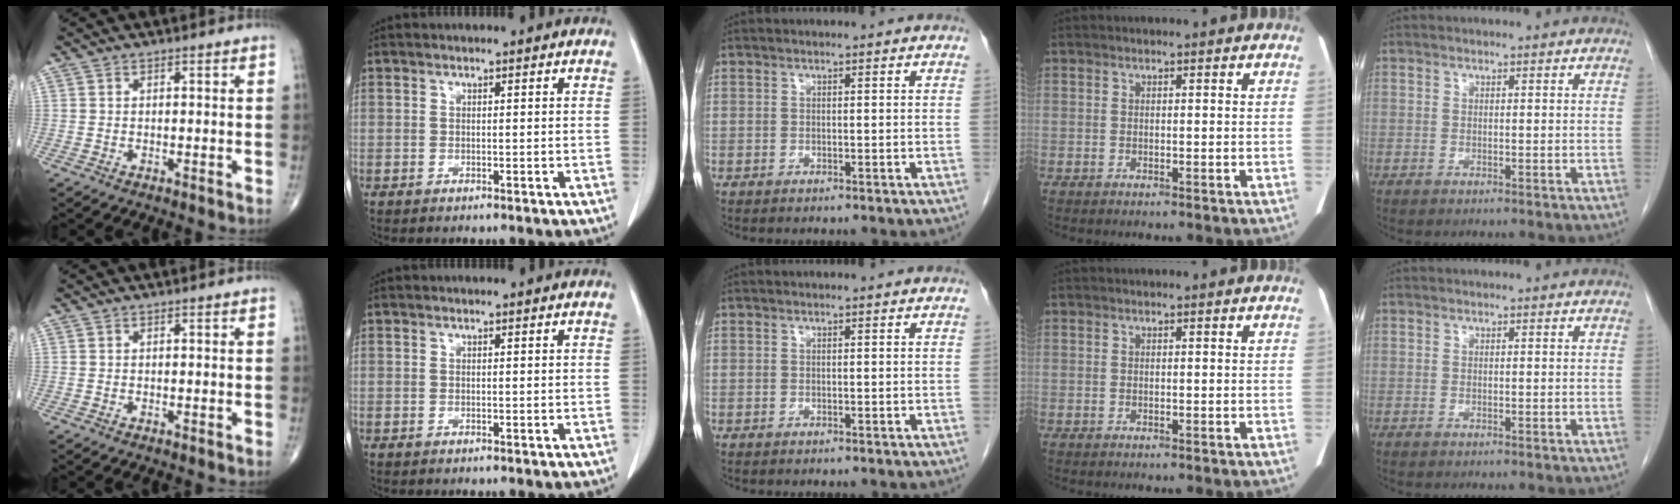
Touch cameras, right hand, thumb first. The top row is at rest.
{}